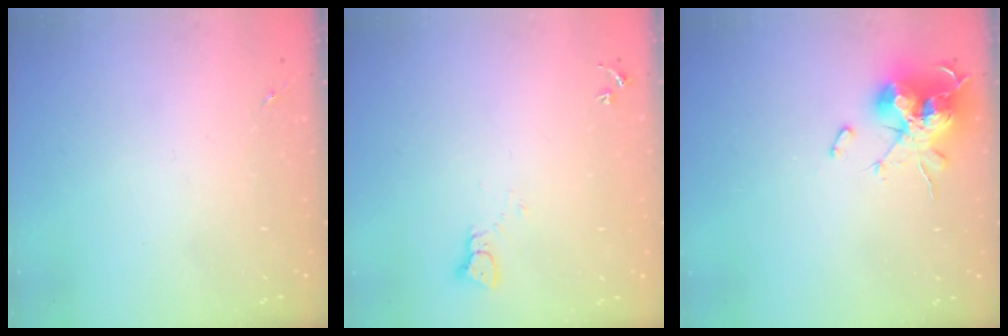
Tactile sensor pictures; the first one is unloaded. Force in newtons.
{"total": 2.2, "press": 2.2, "slide": 0.2}
{"total": 16.4, "press": 16.4, "slide": 0.1}